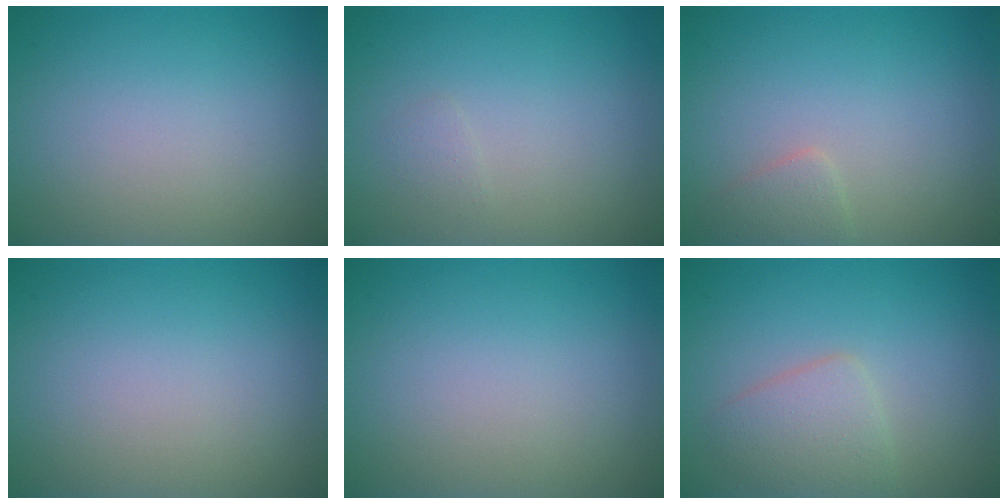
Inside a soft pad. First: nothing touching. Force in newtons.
{"total": 0.6, "press": 0.6, "slide": 0.0}
{"total": 1.4, "press": 1.4, "slide": 0.1}
{"total": 0.0}
{"total": 0.0}
{"total": 2.6, "press": 2.6, "slide": 0.2}